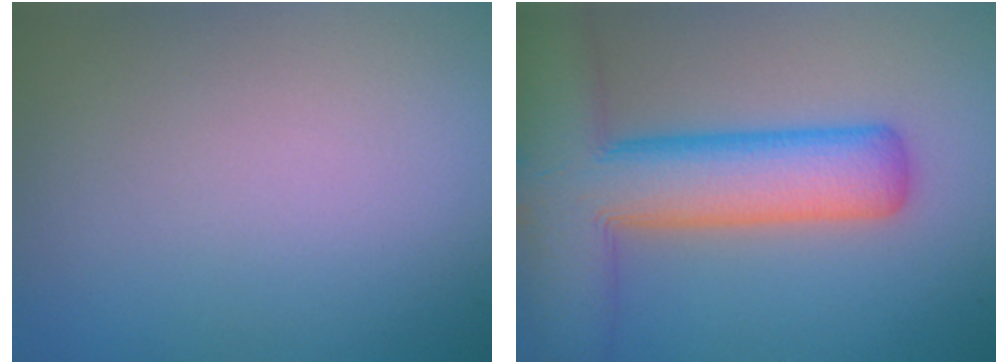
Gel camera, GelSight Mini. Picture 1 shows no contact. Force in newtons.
{"total": 10.4, "press": 10.4, "slide": 0.6}